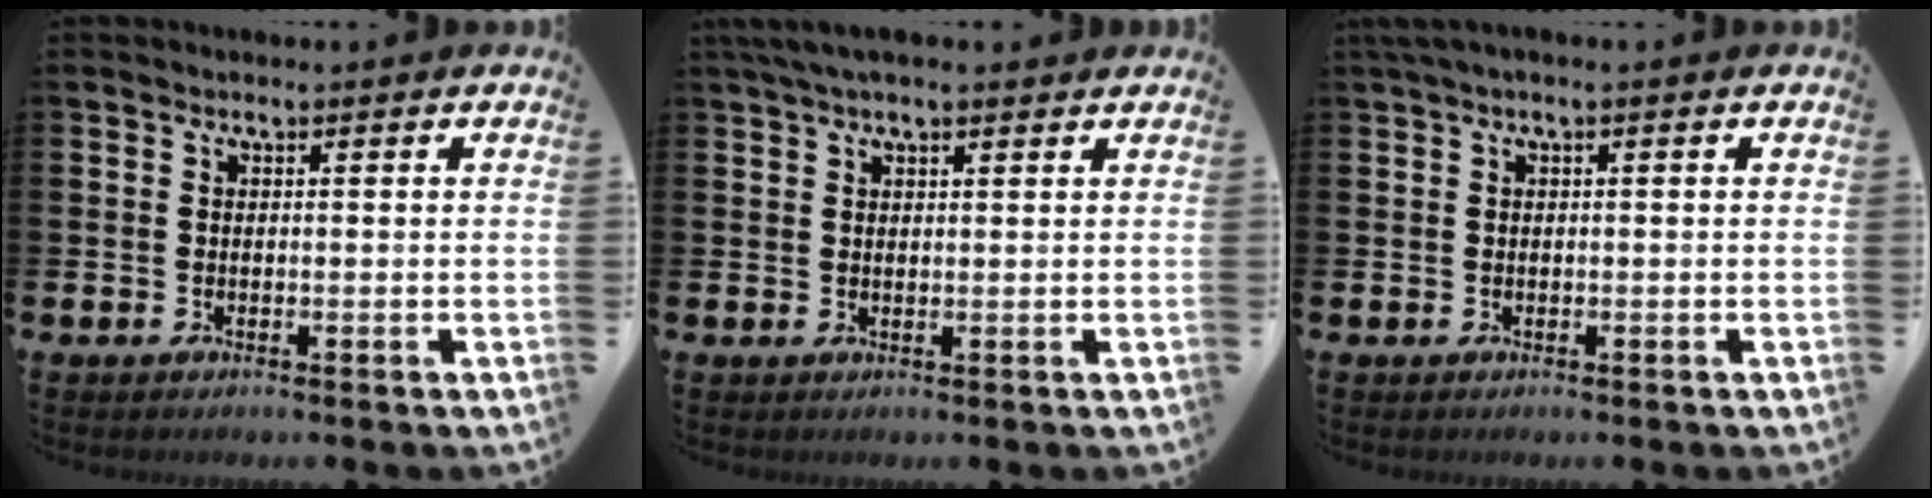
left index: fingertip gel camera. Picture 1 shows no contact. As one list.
[{"total": 2.9, "force": [2.3, 0.7, 1.6], "torque": [-0.032, 0.003, 0.041]}, {"total": 0.9, "force": [0.1, 0.1, 0.8], "torque": [-0.020, 0.003, 0.002]}]